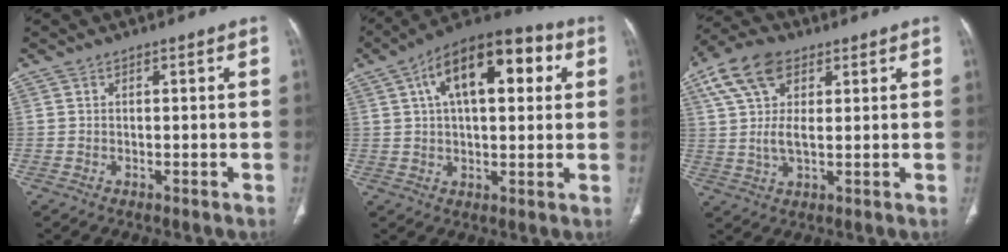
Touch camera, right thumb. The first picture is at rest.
{"total": 18.4, "force": [5.7, 8.9, 15.1], "torque": [-0.209, 0.024, 0.080]}
{"total": 11.6, "force": [4.9, 6.3, 8.4], "torque": [-0.169, 0.005, 0.092]}